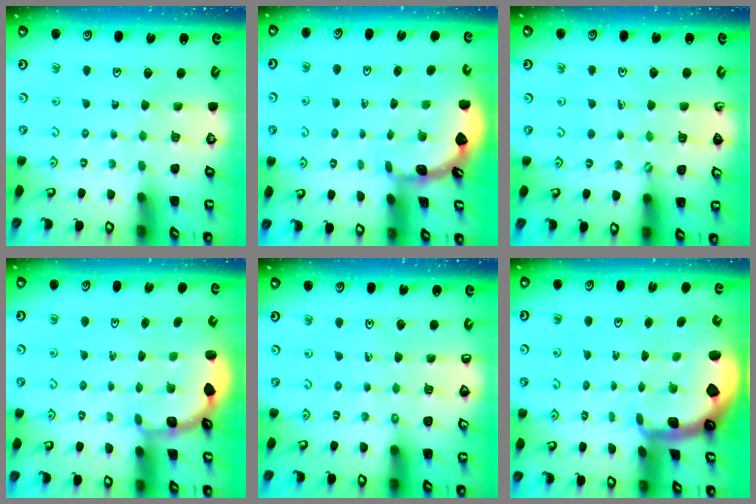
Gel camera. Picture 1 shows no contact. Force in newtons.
{"total": 1.7, "press": 1.7, "slide": 0.1}
{"total": 1.4, "press": 1.3, "slide": 0.3}
{"total": 2.8, "press": 2.4, "slide": 1.4}
{"total": 4.5, "press": 4.4, "slide": 0.6}
{"total": 1.9, "press": 1.8, "slide": 0.5}